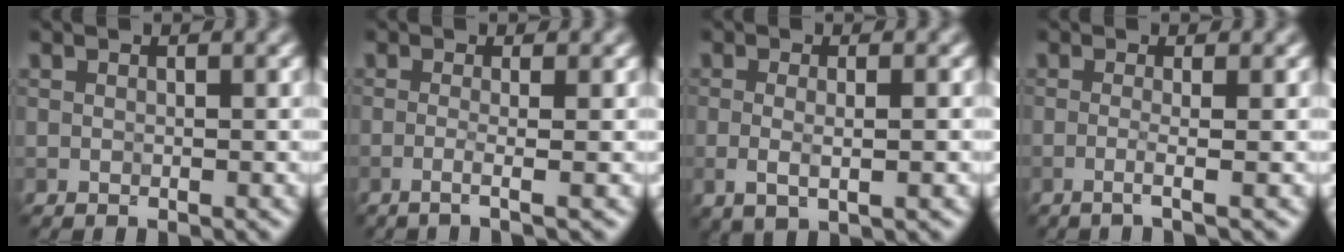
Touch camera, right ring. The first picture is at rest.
{"total": 2.4, "force": [-0.4, 0.9, 2.2], "torque": [-0.019, -0.002, -0.029]}
{"total": 2.7, "force": [-0.2, 0.8, 2.5], "torque": [-0.046, -0.009, -0.003]}
{"total": 2.0, "force": [-0.4, 0.6, 1.9], "torque": [-0.021, -0.004, -0.024]}